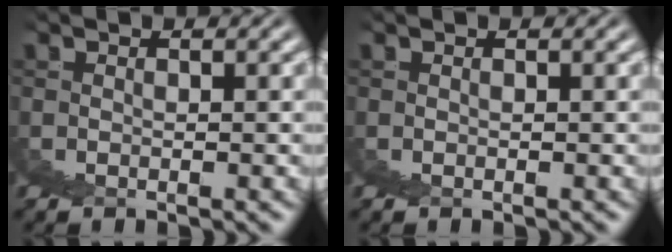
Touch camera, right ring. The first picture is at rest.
{"total": 0.0}